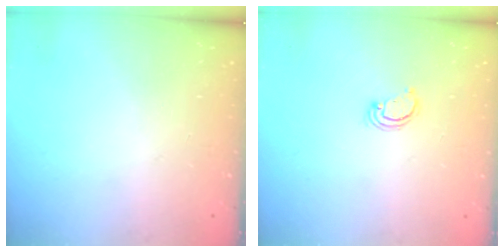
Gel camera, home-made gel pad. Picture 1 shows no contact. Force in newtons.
{"total": 2.6, "press": 2.6, "slide": 0.2}